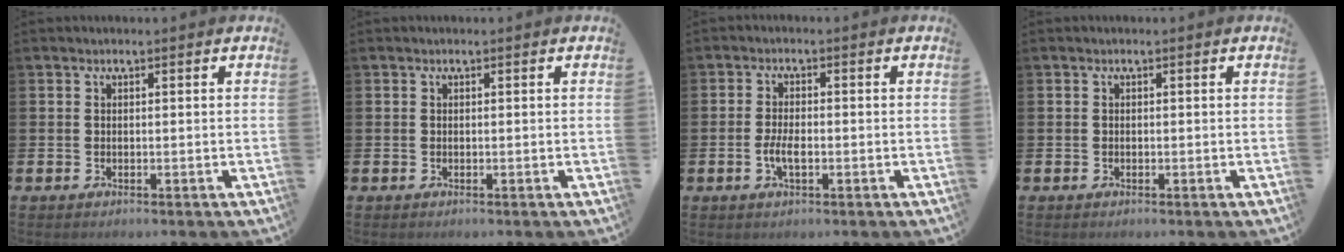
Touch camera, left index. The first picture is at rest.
{"total": 0.0}
{"total": 2.9, "force": [-0.7, 1.2, 2.5], "torque": [-0.042, 0.001, -0.015]}
{"total": 0.0}